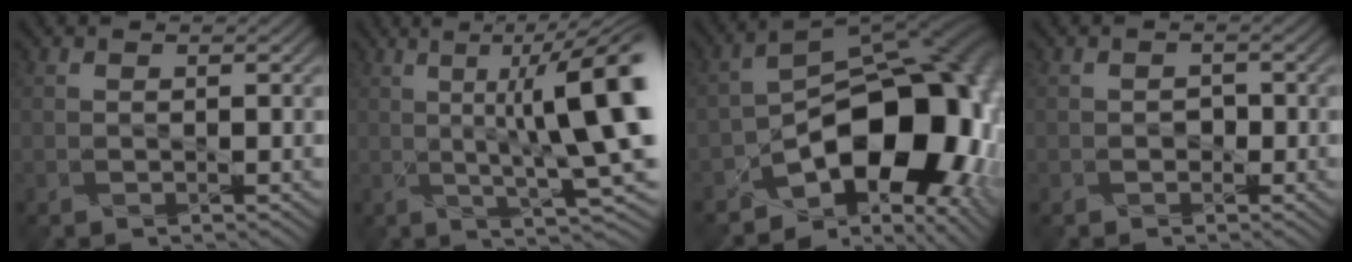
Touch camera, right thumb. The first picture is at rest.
{"total": 13.1, "force": [1.5, 3.0, 12.6], "torque": [-0.180, -0.004, 0.037]}
{"total": 16.9, "force": [-6.8, 10.0, 11.9], "torque": [-0.133, -0.015, -0.111]}
{"total": 1.0, "force": [-0.6, 0.8, -0.1], "torque": [0.002, -0.006, -0.008]}